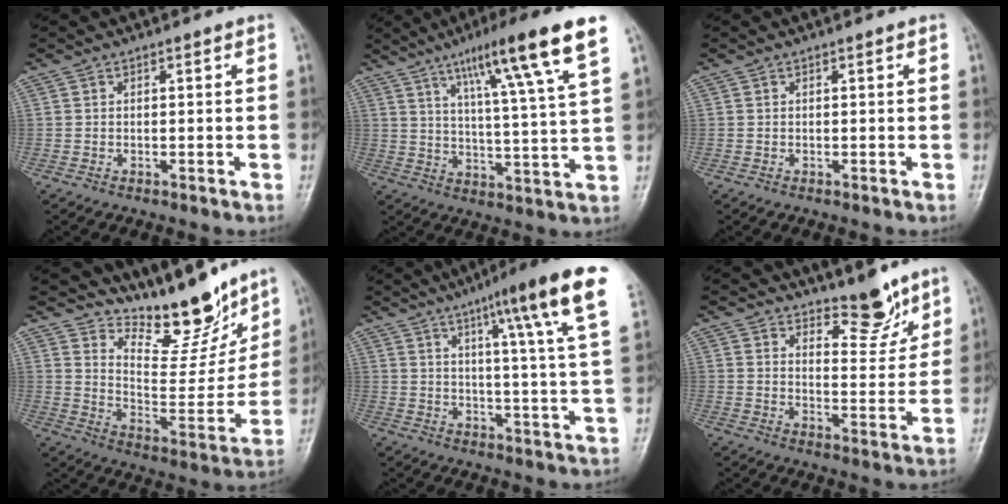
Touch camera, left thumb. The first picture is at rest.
{"total": 16.7, "force": [9.4, 1.2, 13.8], "torque": [-0.209, -0.033, 0.144]}
{"total": 0.0}
{"total": 14.4, "force": [12.4, 4.7, 5.7], "torque": [-0.044, -0.093, 0.208]}
{"total": 17.7, "force": [9.4, 1.2, 14.9], "torque": [-0.201, -0.033, 0.120]}
{"total": 7.6, "force": [6.2, 2.7, 3.5], "torque": [-0.026, -0.055, 0.099]}